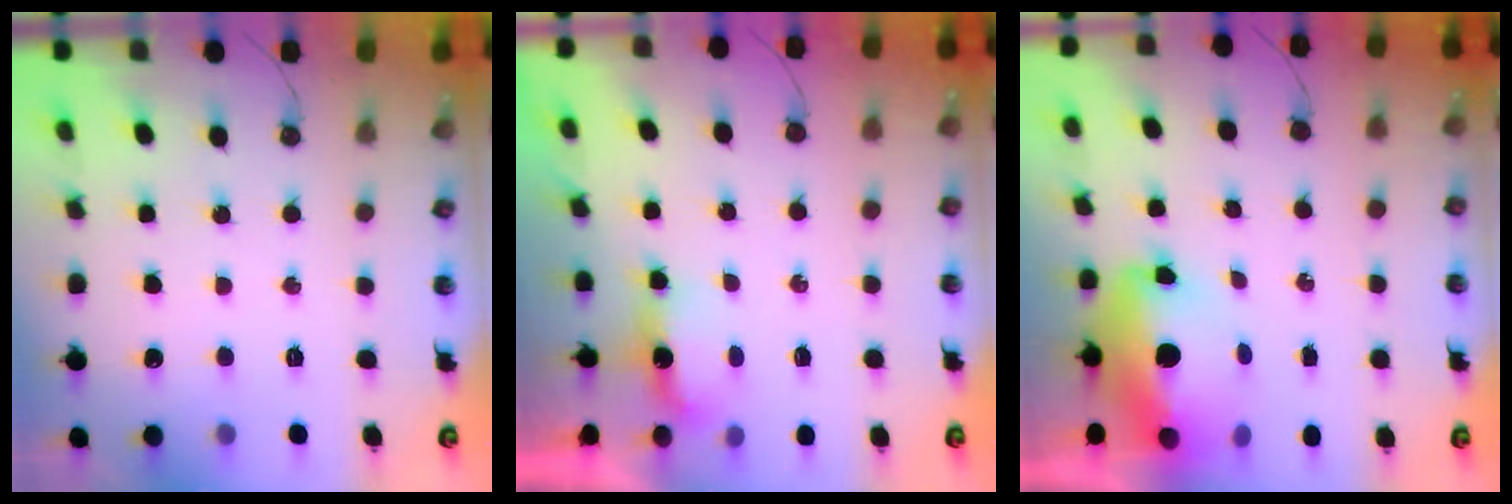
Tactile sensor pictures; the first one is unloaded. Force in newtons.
{"total": 3.8, "press": 3.7, "slide": 0.6}
{"total": 12.9, "press": 12.8, "slide": 1.5}